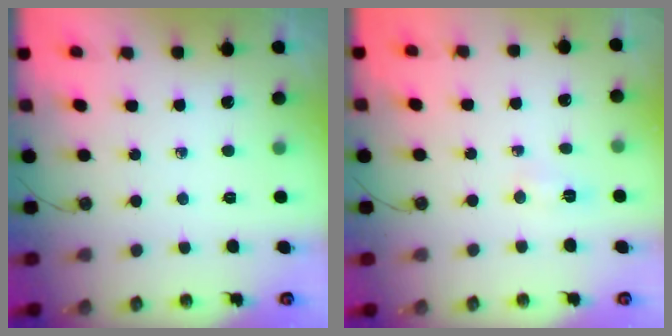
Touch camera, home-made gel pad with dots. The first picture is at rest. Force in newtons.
{"total": 2.6, "press": 2.6, "slide": 0.3}